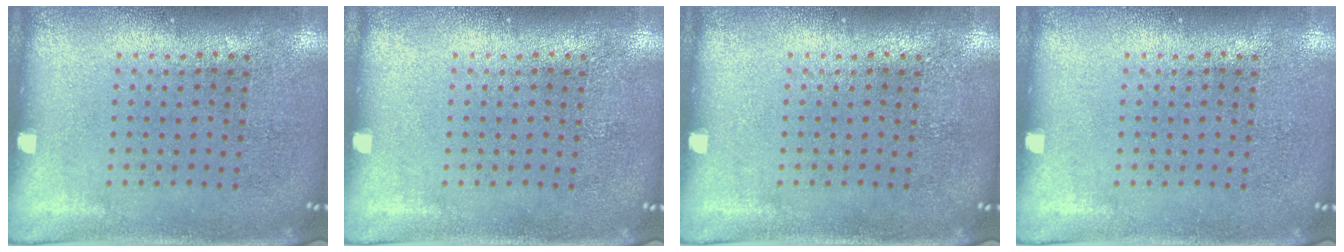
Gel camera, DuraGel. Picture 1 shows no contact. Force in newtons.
{"total": 0.0}
{"total": 0.0}
{"total": 0.0}